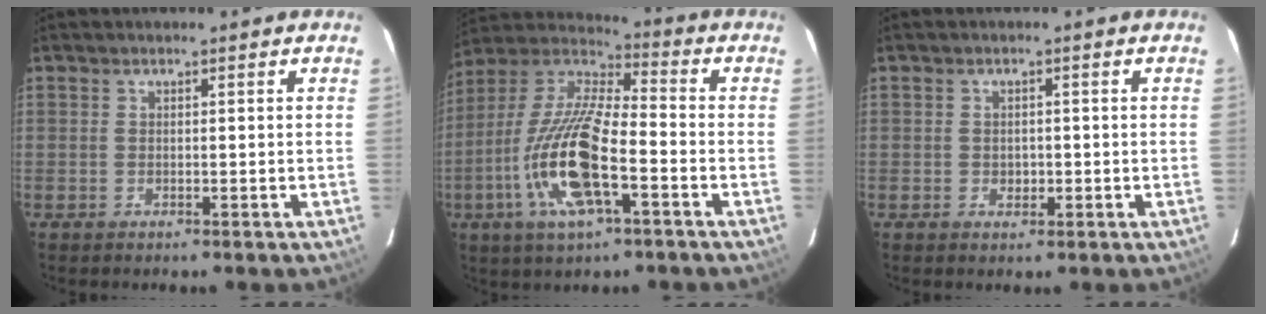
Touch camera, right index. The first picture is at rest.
{"total": 18.4, "force": [-6.6, 5.6, 16.2], "torque": [-0.335, -0.015, -0.135]}
{"total": 1.7, "force": [-0.4, 1.5, 0.8], "torque": [-0.010, 0.002, -0.004]}